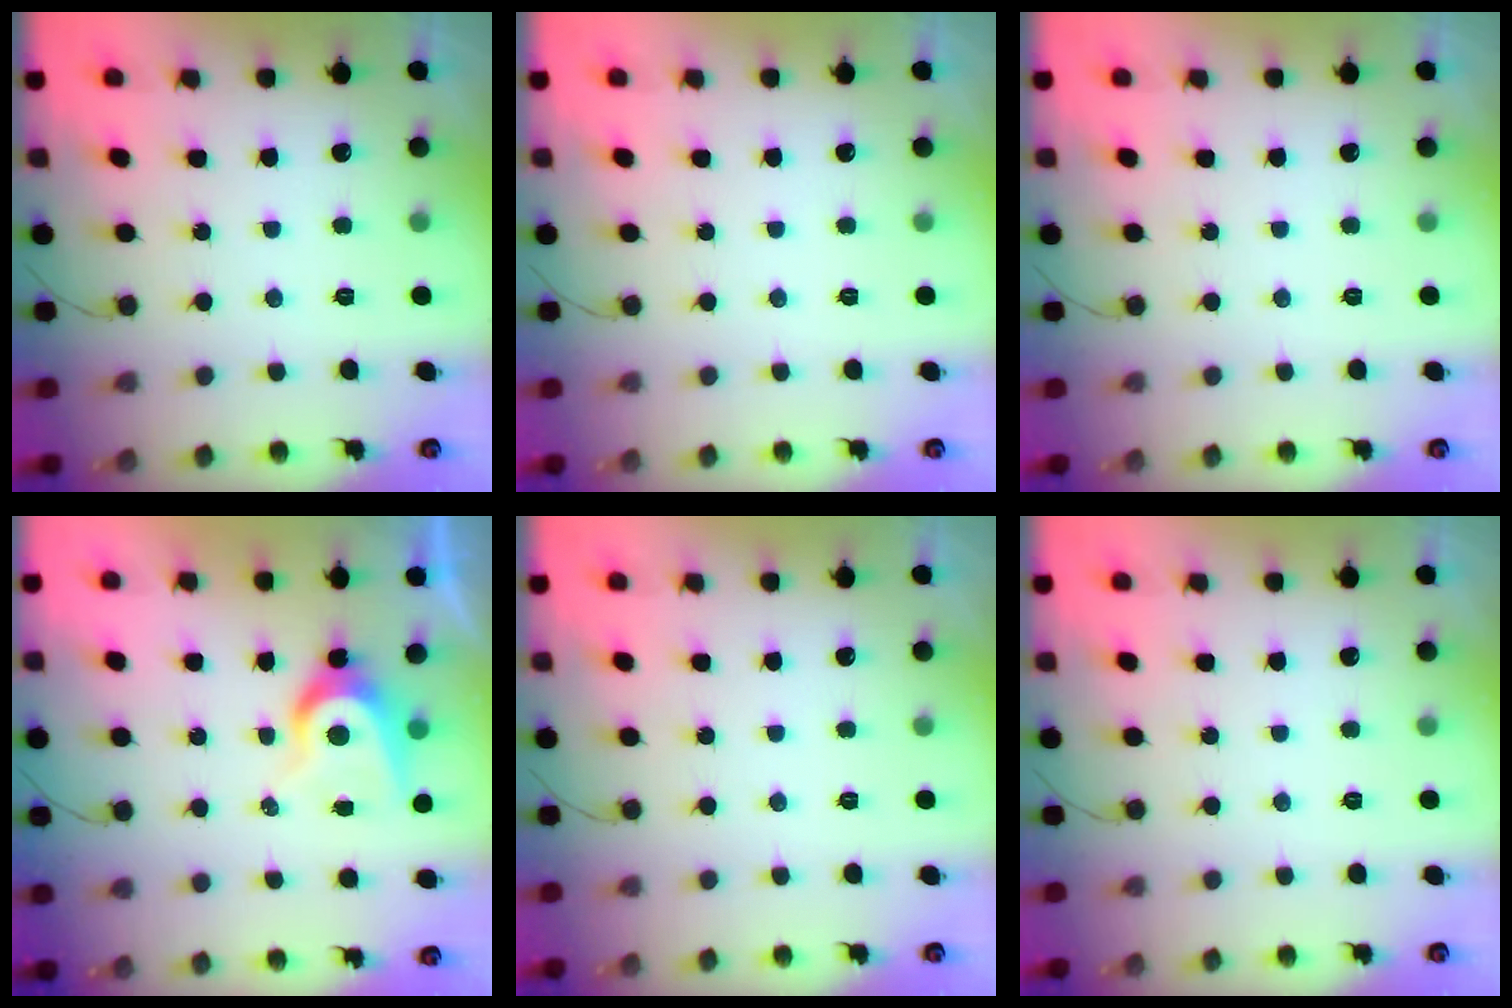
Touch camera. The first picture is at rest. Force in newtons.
{"total": 0.0}
{"total": 0.0}
{"total": 7.4, "press": 7.4, "slide": 0.7}
{"total": 0.0}
{"total": 0.0}